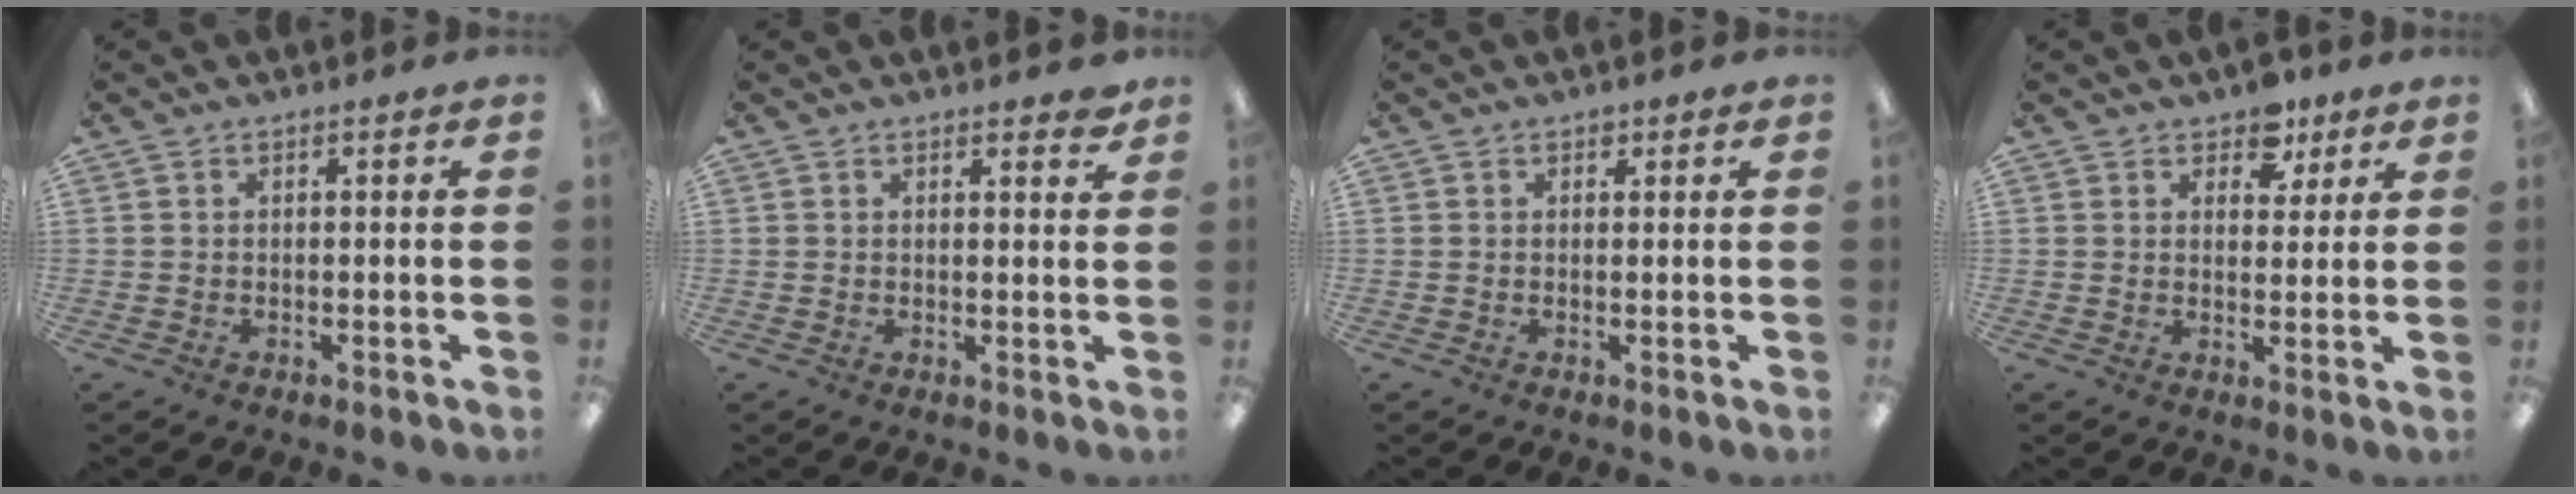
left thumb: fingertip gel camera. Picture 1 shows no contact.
{"total": 1.8, "force": [1.6, 0.5, 0.7], "torque": [-0.001, -0.006, 0.026]}
{"total": 1.0, "force": [0.7, 0.7, 0.3], "torque": [0.002, 0.000, 0.010]}
{"total": 6.0, "force": [4.3, 3.7, 2.0], "torque": [-0.015, -0.020, 0.072]}